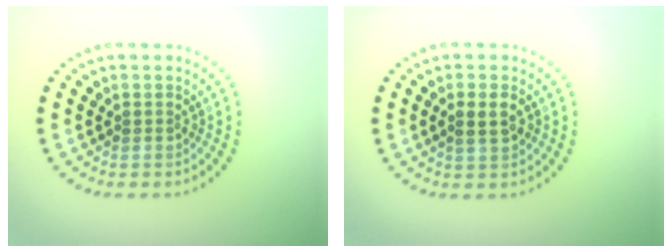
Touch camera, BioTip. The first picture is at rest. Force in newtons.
{"total": 1.9, "press": 1.8, "slide": 0.4}